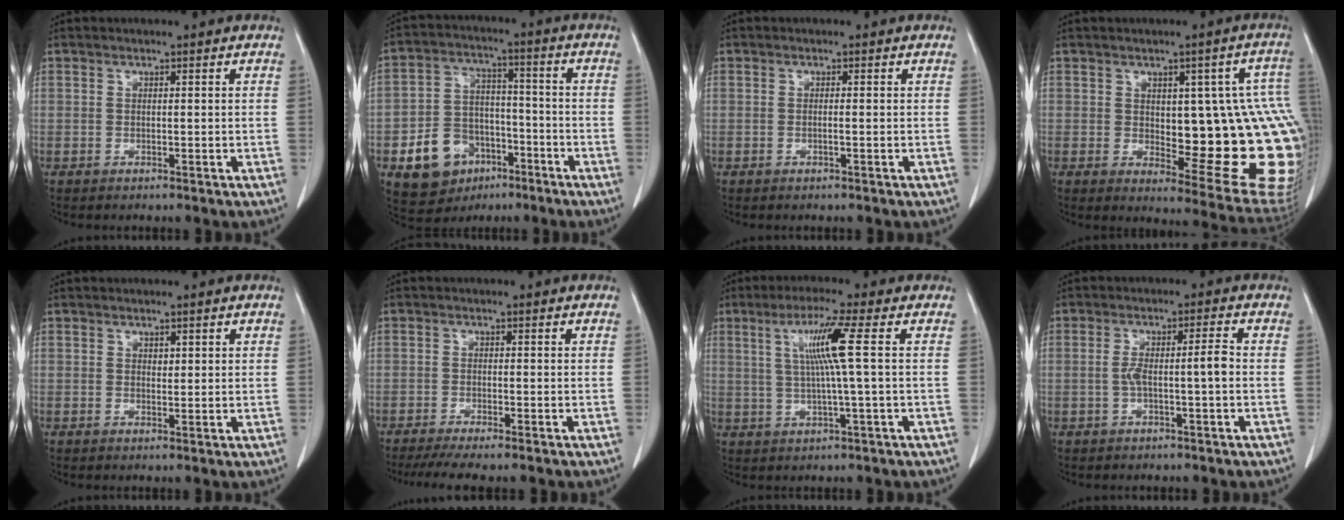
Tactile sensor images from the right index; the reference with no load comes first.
{"total": 11.4, "force": [-5.3, 8.6, 5.2], "torque": [-0.106, 0.021, -0.078]}
{"total": 0.7, "force": [-0.2, -0.1, 0.6], "torque": [-0.012, 0.000, -0.003]}
{"total": 19.6, "force": [-0.5, 6.2, 18.6], "torque": [-0.145, 0.017, 0.014]}
{"total": 1.0, "force": [0.6, 0.5, 0.6], "torque": [-0.004, -0.002, 0.009]}
{"total": 7.2, "force": [-6.0, 0.3, 4.0], "torque": [-0.054, -0.012, -0.092]}
{"total": 7.3, "force": [1.6, -1.5, 7.0], "torque": [-0.132, 0.007, 0.037]}
{"total": 4.3, "force": [-0.7, 0.1, 4.2], "torque": [-0.080, 0.014, -0.007]}